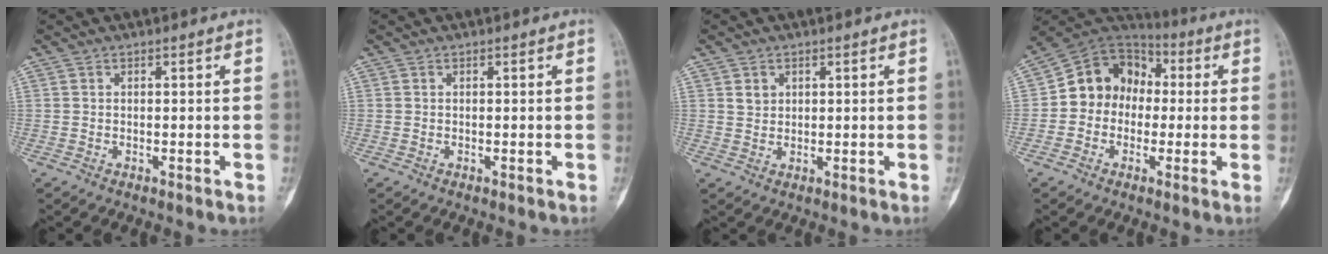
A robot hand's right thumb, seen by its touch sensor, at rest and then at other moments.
{"total": 0.0}
{"total": 2.1, "force": [0.9, 1.7, 0.7], "torque": [0.000, -0.005, 0.018]}
{"total": 12.8, "force": [0.0, 10.9, 6.7], "torque": [-0.071, 0.041, -0.015]}